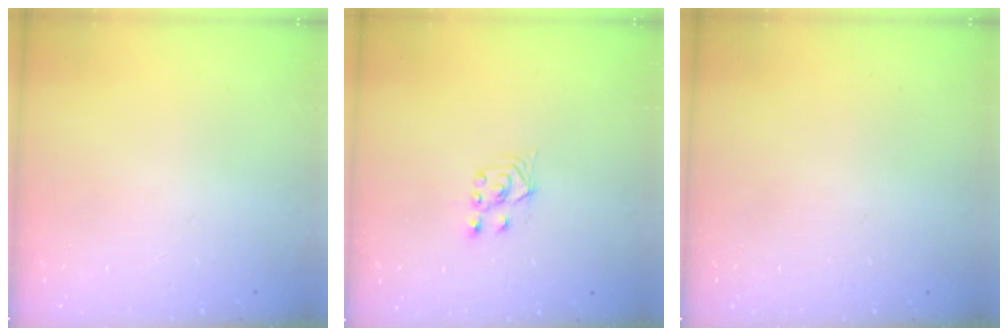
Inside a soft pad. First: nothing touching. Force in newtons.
{"total": 3.0, "press": 2.8, "slide": 0.9}
{"total": 0.0}